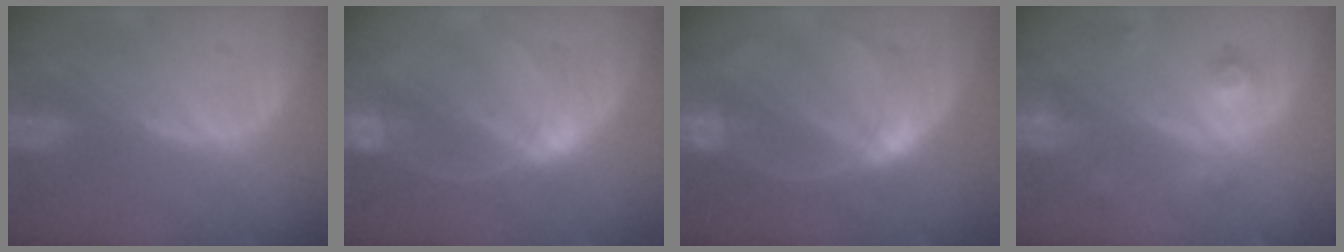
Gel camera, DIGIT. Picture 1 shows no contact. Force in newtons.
{"total": 6.8, "press": 6.0, "slide": 3.2}
{"total": 6.7, "press": 6.7, "slide": 0.4}
{"total": 3.7, "press": 3.2, "slide": 1.8}